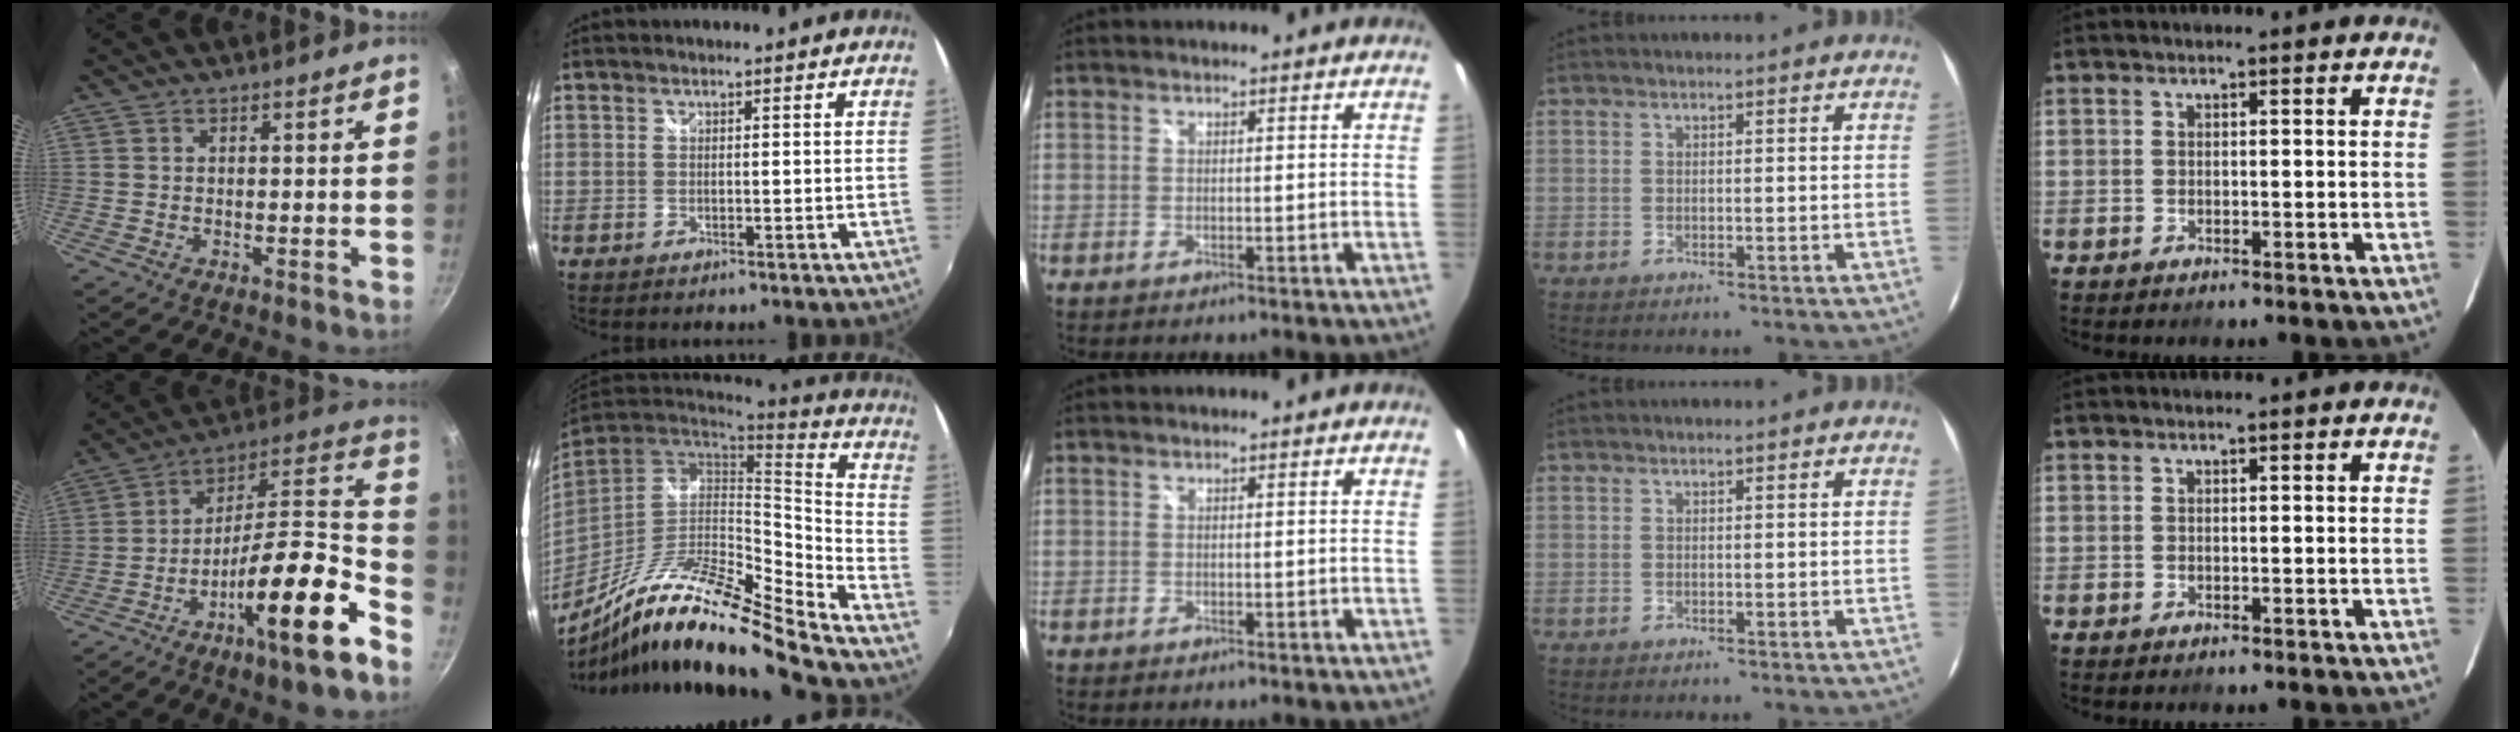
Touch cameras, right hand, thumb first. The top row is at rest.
{"thumb": {"total": 23.0, "force": [-11.8, 5.3, 19.0], "torque": [-0.247, 0.082, -0.208]}, "index": {"total": 20.3, "force": [-15.7, 2.0, 12.8], "torque": [-0.225, -0.027, -0.287]}}